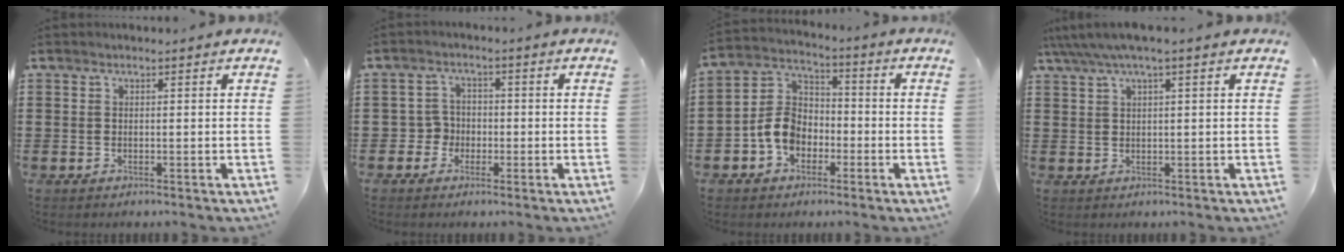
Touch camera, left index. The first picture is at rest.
{"total": 3.2, "force": [-1.5, 2.8, 0.7], "torque": [-0.026, 0.006, -0.035]}
{"total": 7.4, "force": [-2.9, 5.5, 4.0], "torque": [-0.110, 0.010, -0.065]}
{"total": 2.7, "force": [1.2, 0.1, 2.4], "torque": [-0.047, 0.000, 0.020]}